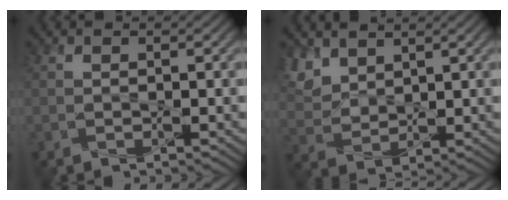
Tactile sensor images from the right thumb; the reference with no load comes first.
{"total": 5.7, "force": [3.7, 3.2, 2.8], "torque": [-0.088, -0.001, 0.081]}